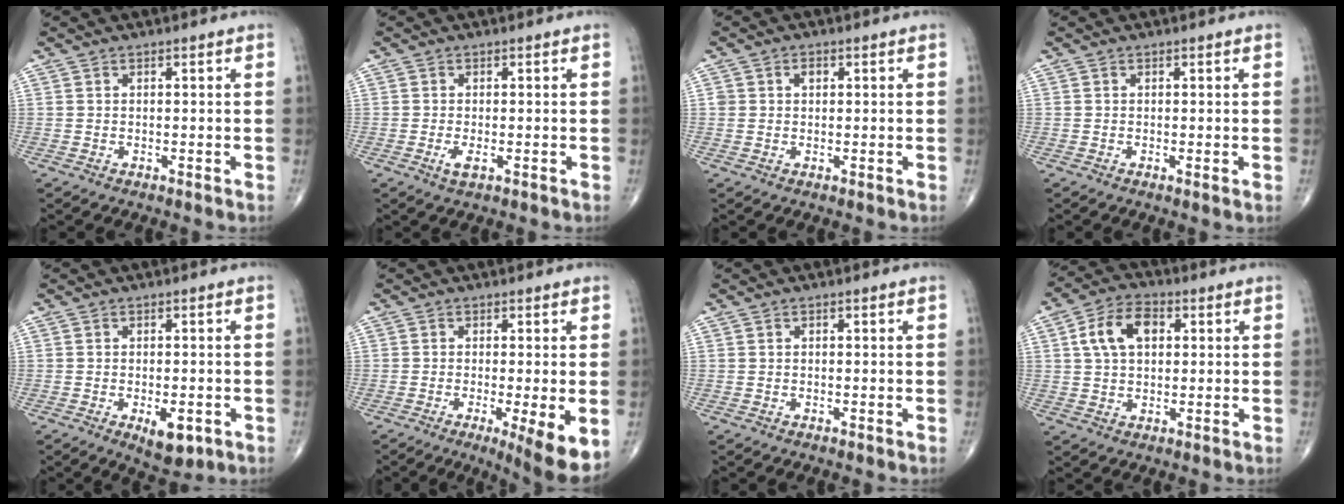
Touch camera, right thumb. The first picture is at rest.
{"total": 2.0, "force": [-0.7, 0.7, 1.8], "torque": [-0.041, -0.007, -0.013]}
{"total": 1.8, "force": [0.5, 1.4, 1.0], "torque": [-0.008, 0.001, 0.006]}
{"total": 0.8, "force": [0.0, 0.1, 0.8], "torque": [-0.018, -0.004, -0.002]}
{"total": 4.2, "force": [-1.6, 1.9, 3.4], "torque": [-0.044, -0.001, -0.015]}
{"total": 9.1, "force": [-2.8, 1.5, 8.5], "torque": [-0.127, -0.025, -0.042]}
{"total": 0.0}
{"total": 9.2, "force": [2.2, 5.8, 6.8], "torque": [-0.117, 0.015, 0.035]}